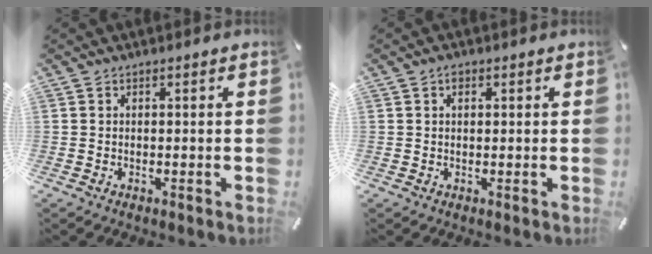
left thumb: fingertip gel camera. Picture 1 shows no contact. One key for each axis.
{"total": 1.4, "fx": 0.6, "fy": 0.9, "fz": 0.9, "tx": -0.018, "ty": 0.005, "tz": 0.010}